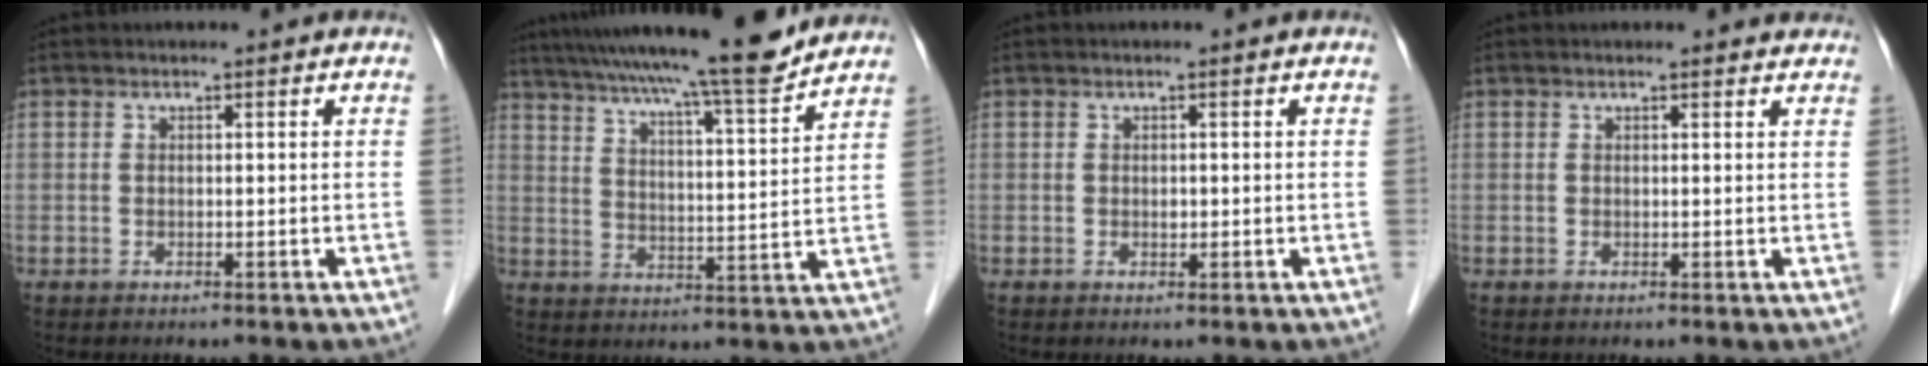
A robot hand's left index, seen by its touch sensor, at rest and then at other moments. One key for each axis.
{"total": 18.0, "fx": 15.7, "fy": -0.3, "fz": 8.9, "tx": -0.145, "ty": -0.004, "tz": 0.229}
{"total": 0.6, "fx": -0.1, "fy": 0.4, "fz": 0.5, "tx": -0.008, "ty": -0.002, "tz": -0.002}
{"total": 3.2, "fx": 3.0, "fy": 0.8, "fz": 0.9, "tx": -0.011, "ty": 0.006, "tz": 0.020}